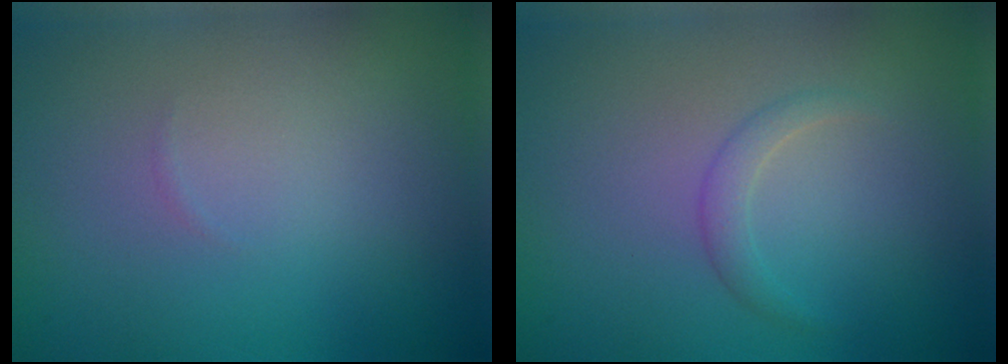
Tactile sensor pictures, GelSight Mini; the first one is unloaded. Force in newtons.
{"total": 1.2, "press": 1.2, "slide": 0.0}